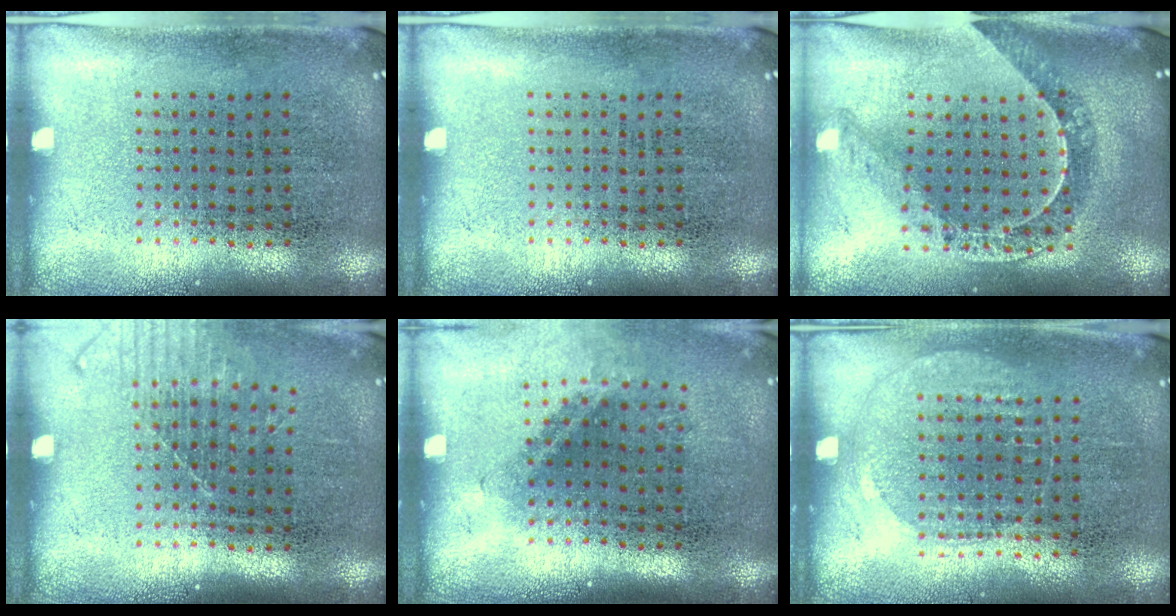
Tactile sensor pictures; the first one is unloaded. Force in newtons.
{"total": 0.0}
{"total": 1.1, "press": 1.1, "slide": 0.1}
{"total": 1.3, "press": 1.0, "slide": 0.8}
{"total": 1.5, "press": 1.0, "slide": 1.1}
{"total": 1.0, "press": 0.9, "slide": 0.4}